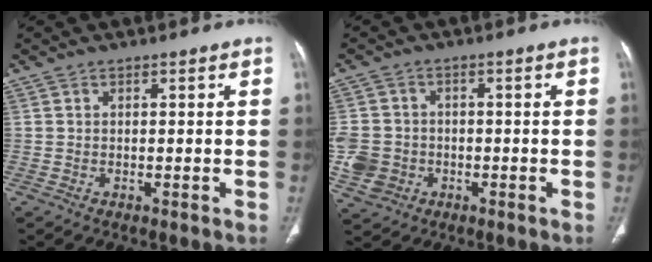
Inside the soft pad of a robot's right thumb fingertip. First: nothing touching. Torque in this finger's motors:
{"motor_torque": [-0.16, 0.01, 0.64, -0.83, 0.22]}